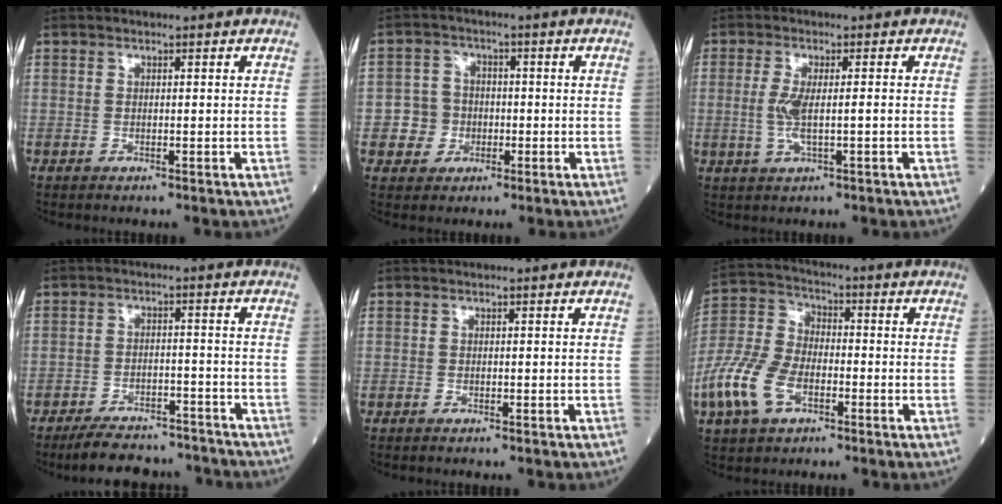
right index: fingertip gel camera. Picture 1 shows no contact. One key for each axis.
{"total": 4.7, "fx": -1.1, "fy": 4.5, "fz": 0.9, "tx": -0.016, "ty": 0.013, "tz": -0.016}
{"total": 4.2, "fx": -0.5, "fy": 0.8, "fz": 4.1, "tx": -0.087, "ty": -0.005, "tz": -0.010}
{"total": 11.1, "fx": -10.3, "fy": 2.8, "fz": 3.0, "tx": -0.041, "ty": 0.009, "tz": -0.145}
{"total": 0.0}
{"total": 11.6, "fx": -4.7, "fy": 6.7, "fz": 8.3, "tx": -0.210, "ty": 0.009, "tz": -0.093}